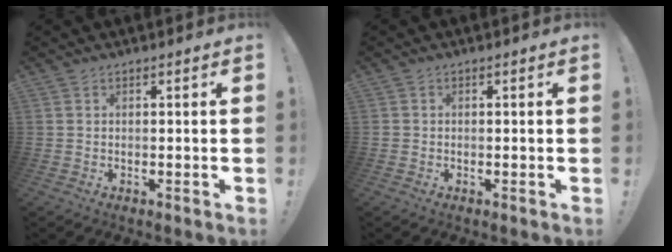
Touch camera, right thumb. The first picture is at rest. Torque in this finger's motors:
{"motor_torque": [-0.07, -0.13, -0.12, 0.09, 0.00]}